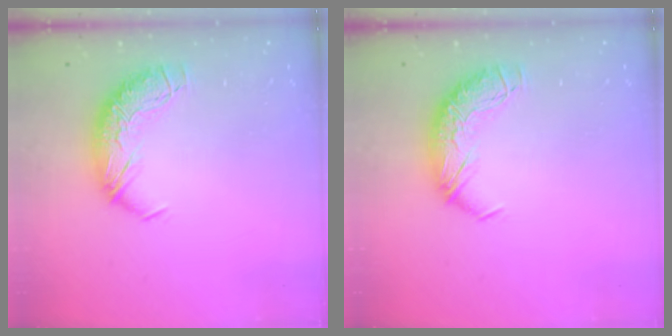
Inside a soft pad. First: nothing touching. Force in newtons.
{"total": 0.0}